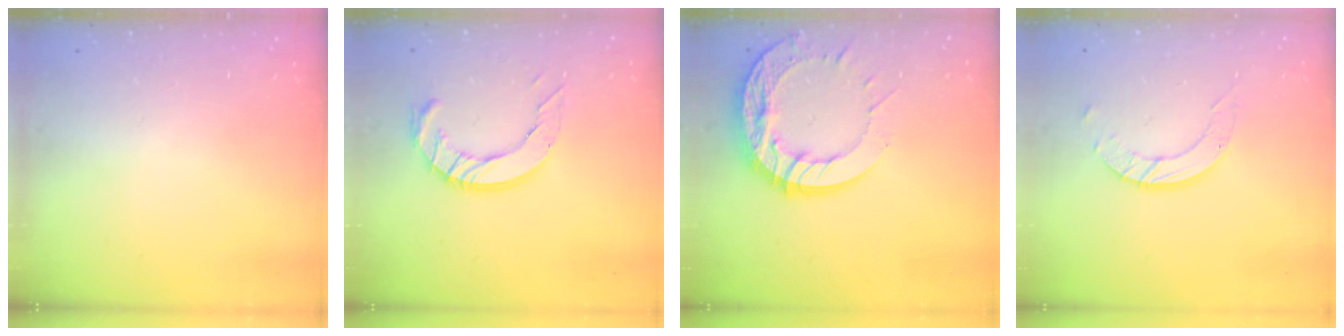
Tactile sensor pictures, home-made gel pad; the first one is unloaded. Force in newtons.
{"total": 10.6, "press": 10.5, "slide": 0.9}
{"total": 15.9, "press": 15.8, "slide": 1.4}
{"total": 5.9, "press": 5.9, "slide": 0.5}